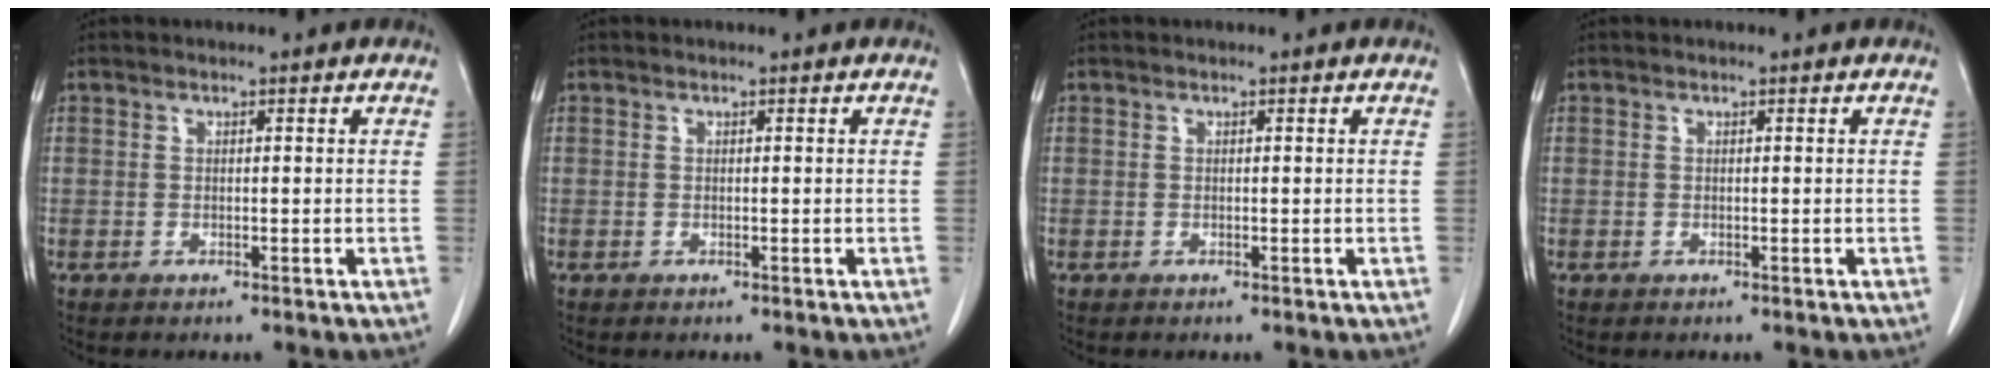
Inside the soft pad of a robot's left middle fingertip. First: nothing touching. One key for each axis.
{"total": 0.0}
{"total": 0.0}
{"total": 0.0}